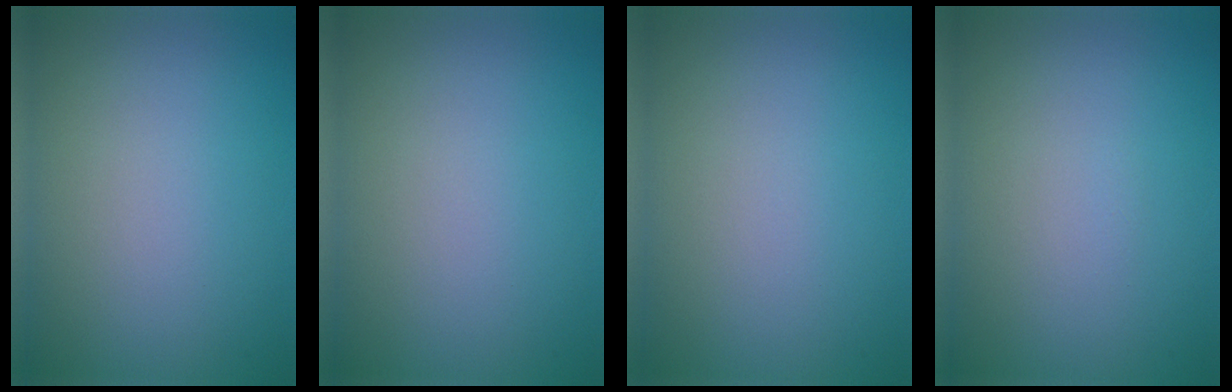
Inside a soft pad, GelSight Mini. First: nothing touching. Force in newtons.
{"total": 0.0}
{"total": 0.0}
{"total": 0.0}